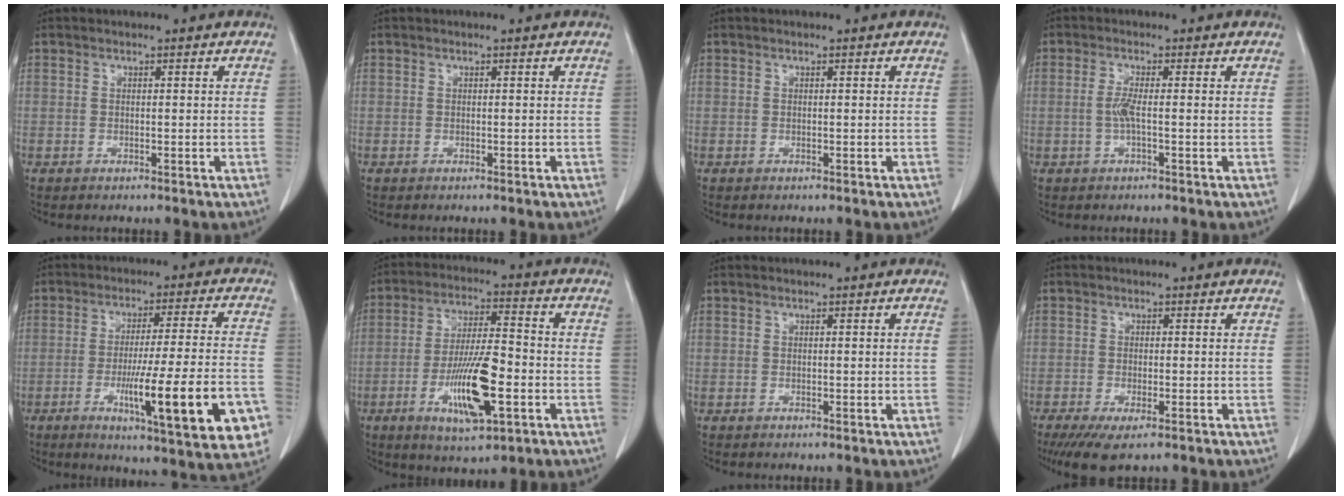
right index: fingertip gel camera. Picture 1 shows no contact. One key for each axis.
{"total": 0.0}
{"total": 0.0}
{"total": 2.5, "fx": -0.3, "fy": 0.1, "fz": 2.5, "tx": -0.054, "ty": 0.000, "tz": -0.006}
{"total": 19.0, "fx": -6.3, "fy": 1.3, "fz": 17.8, "tx": -0.223, "ty": -0.019, "tz": -0.086}
{"total": 12.7, "fx": -4.1, "fy": 2.7, "fz": 11.7, "tx": -0.221, "ty": -0.007, "tz": -0.066}
{"total": 0.0}
{"total": 5.0, "fx": -3.2, "fy": 1.1, "fz": 3.7, "tx": -0.064, "ty": -0.014, "tz": -0.051}